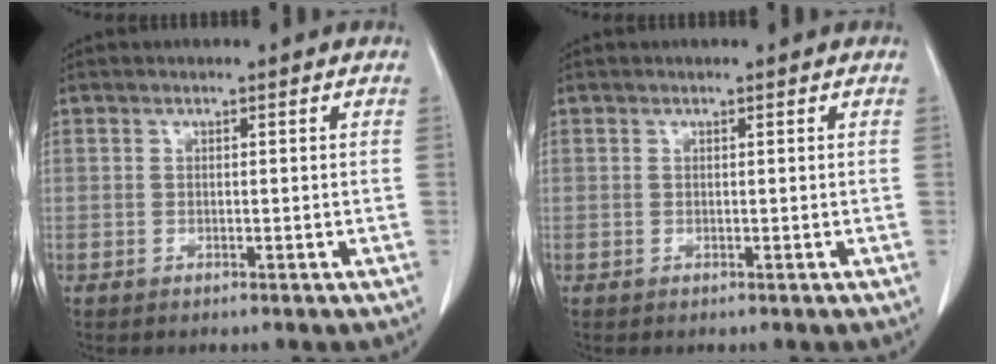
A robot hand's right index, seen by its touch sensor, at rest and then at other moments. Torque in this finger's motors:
{"motor_torque": [0.00, 0.00, 0.00, 0.00]}